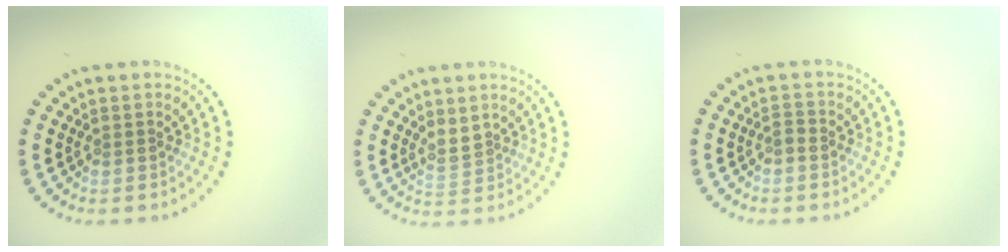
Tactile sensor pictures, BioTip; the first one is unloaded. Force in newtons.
{"total": 1.6, "press": 1.2, "slide": 1.1}
{"total": 0.9, "press": 0.7, "slide": 0.5}